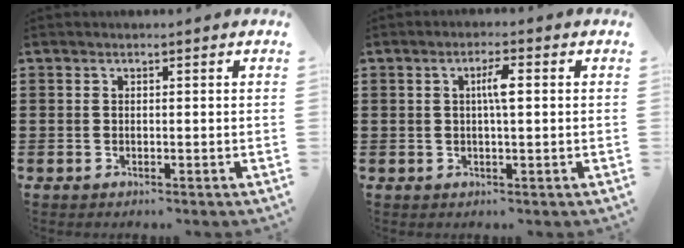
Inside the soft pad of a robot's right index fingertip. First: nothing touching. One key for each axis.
{"total": 3.0, "fx": 0.4, "fy": 0.6, "fz": 2.9, "tx": -0.056, "ty": 0.003, "tz": 0.003}